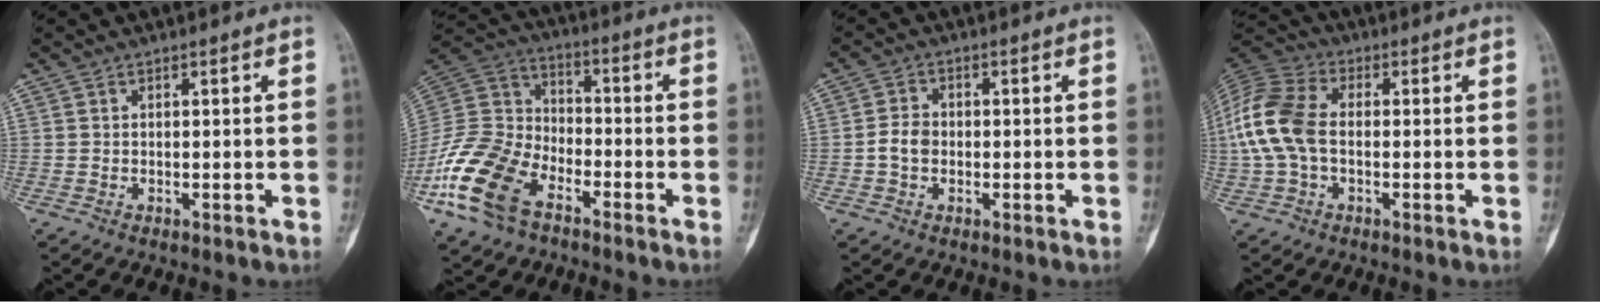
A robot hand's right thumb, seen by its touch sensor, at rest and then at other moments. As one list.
[{"total": 17.4, "force": [-9.3, 10.3, 10.6], "torque": [-0.215, 0.046, -0.189]}, {"total": 3.6, "force": [-0.6, 2.8, 2.2], "torque": [-0.038, 0.011, -0.018]}, {"total": 13.1, "force": [-0.3, 8.3, 10.2], "torque": [-0.231, 0.030, -0.011]}]